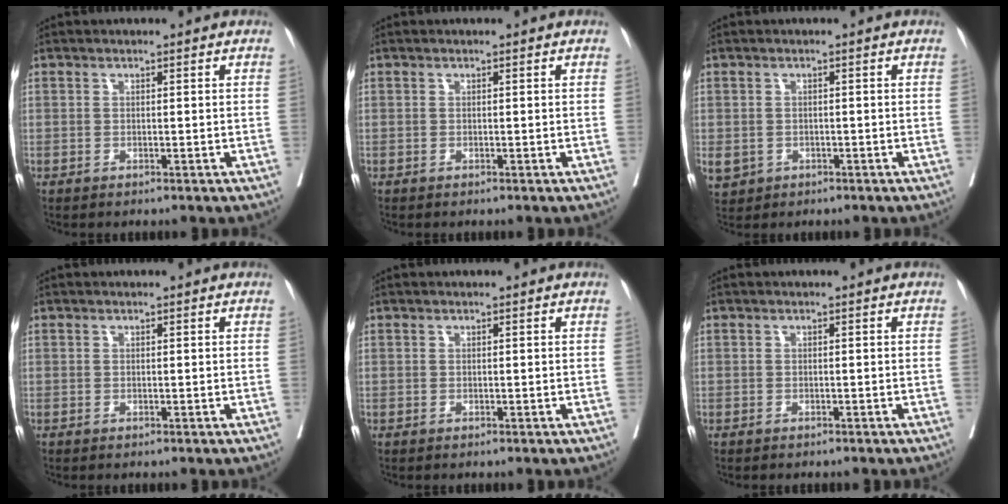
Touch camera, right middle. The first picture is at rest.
{"total": 0.0}
{"total": 6.3, "force": [-2.5, 5.3, 2.4], "torque": [-0.077, -0.003, -0.033]}
{"total": 0.0}
{"total": 0.0}
{"total": 1.2, "force": [-1.0, 0.0, 0.5], "torque": [-0.005, -0.001, -0.014]}